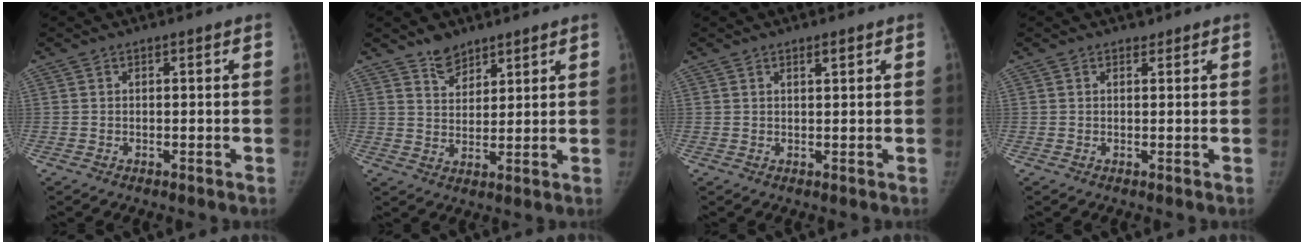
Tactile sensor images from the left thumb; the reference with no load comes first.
{"total": 5.0, "force": [4.0, 2.6, 1.5], "torque": [0.000, -0.031, 0.074]}
{"total": 1.2, "force": [0.9, 0.2, 0.9], "torque": [-0.012, -0.005, 0.015]}
{"total": 0.7, "force": [0.5, 0.4, 0.0], "torque": [0.007, -0.004, 0.004]}